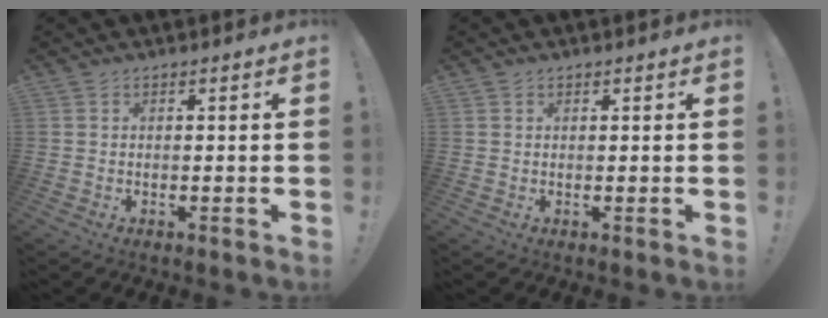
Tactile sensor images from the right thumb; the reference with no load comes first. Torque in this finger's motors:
{"motor_torque": [-0.06, -0.20, -0.28, 0.18, 0.01]}